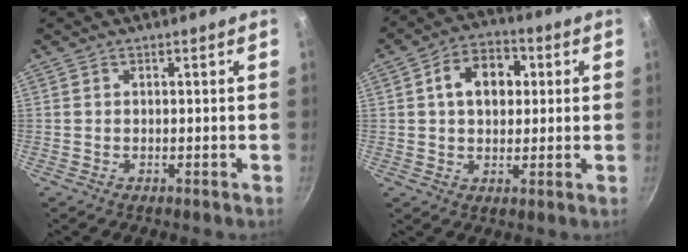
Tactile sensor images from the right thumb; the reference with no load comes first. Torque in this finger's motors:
{"motor_torque": [-0.33, 0.50, 0.42, 0.06, 0.22]}